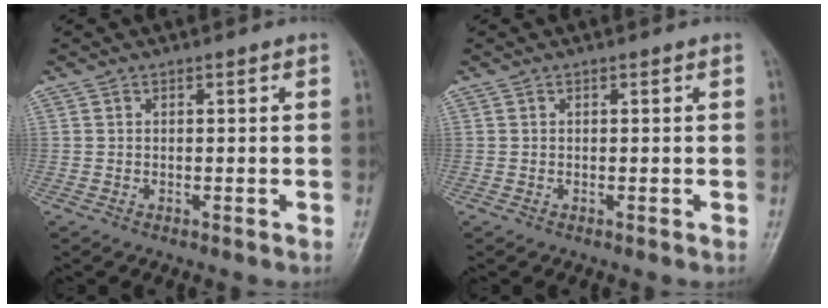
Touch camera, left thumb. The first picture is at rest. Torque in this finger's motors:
{"motor_torque": [-0.03, 0.03, -0.21, 0.22, 0.00]}